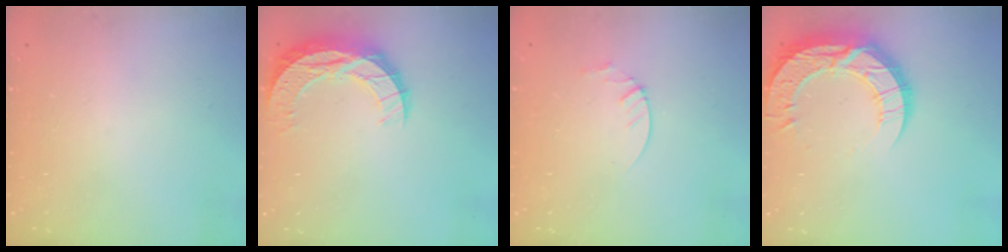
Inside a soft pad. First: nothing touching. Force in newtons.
{"total": 10.9, "press": 10.9, "slide": 0.7}
{"total": 2.1, "press": 2.1, "slide": 0.2}
{"total": 16.3, "press": 16.3, "slide": 1.4}